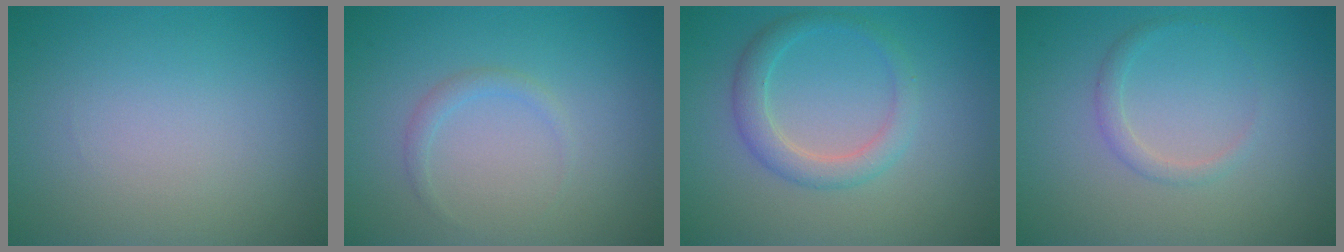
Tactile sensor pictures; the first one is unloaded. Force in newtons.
{"total": 1.0, "press": 1.0, "slide": 0.1}
{"total": 2.7, "press": 2.7, "slide": 0.1}
{"total": 1.2, "press": 1.2, "slide": 0.1}